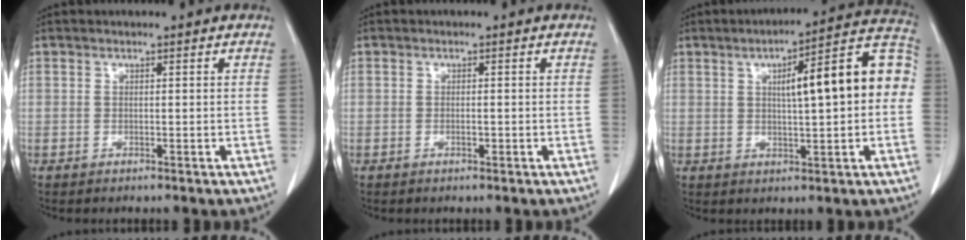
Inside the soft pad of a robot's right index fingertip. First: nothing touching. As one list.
[{"total": 0.6, "force": [-0.2, 0.2, 0.6], "torque": [-0.011, 0.001, 0.000]}, {"total": 13.8, "force": [1.6, 2.6, 13.5], "torque": [-0.181, 0.045, 0.021]}]